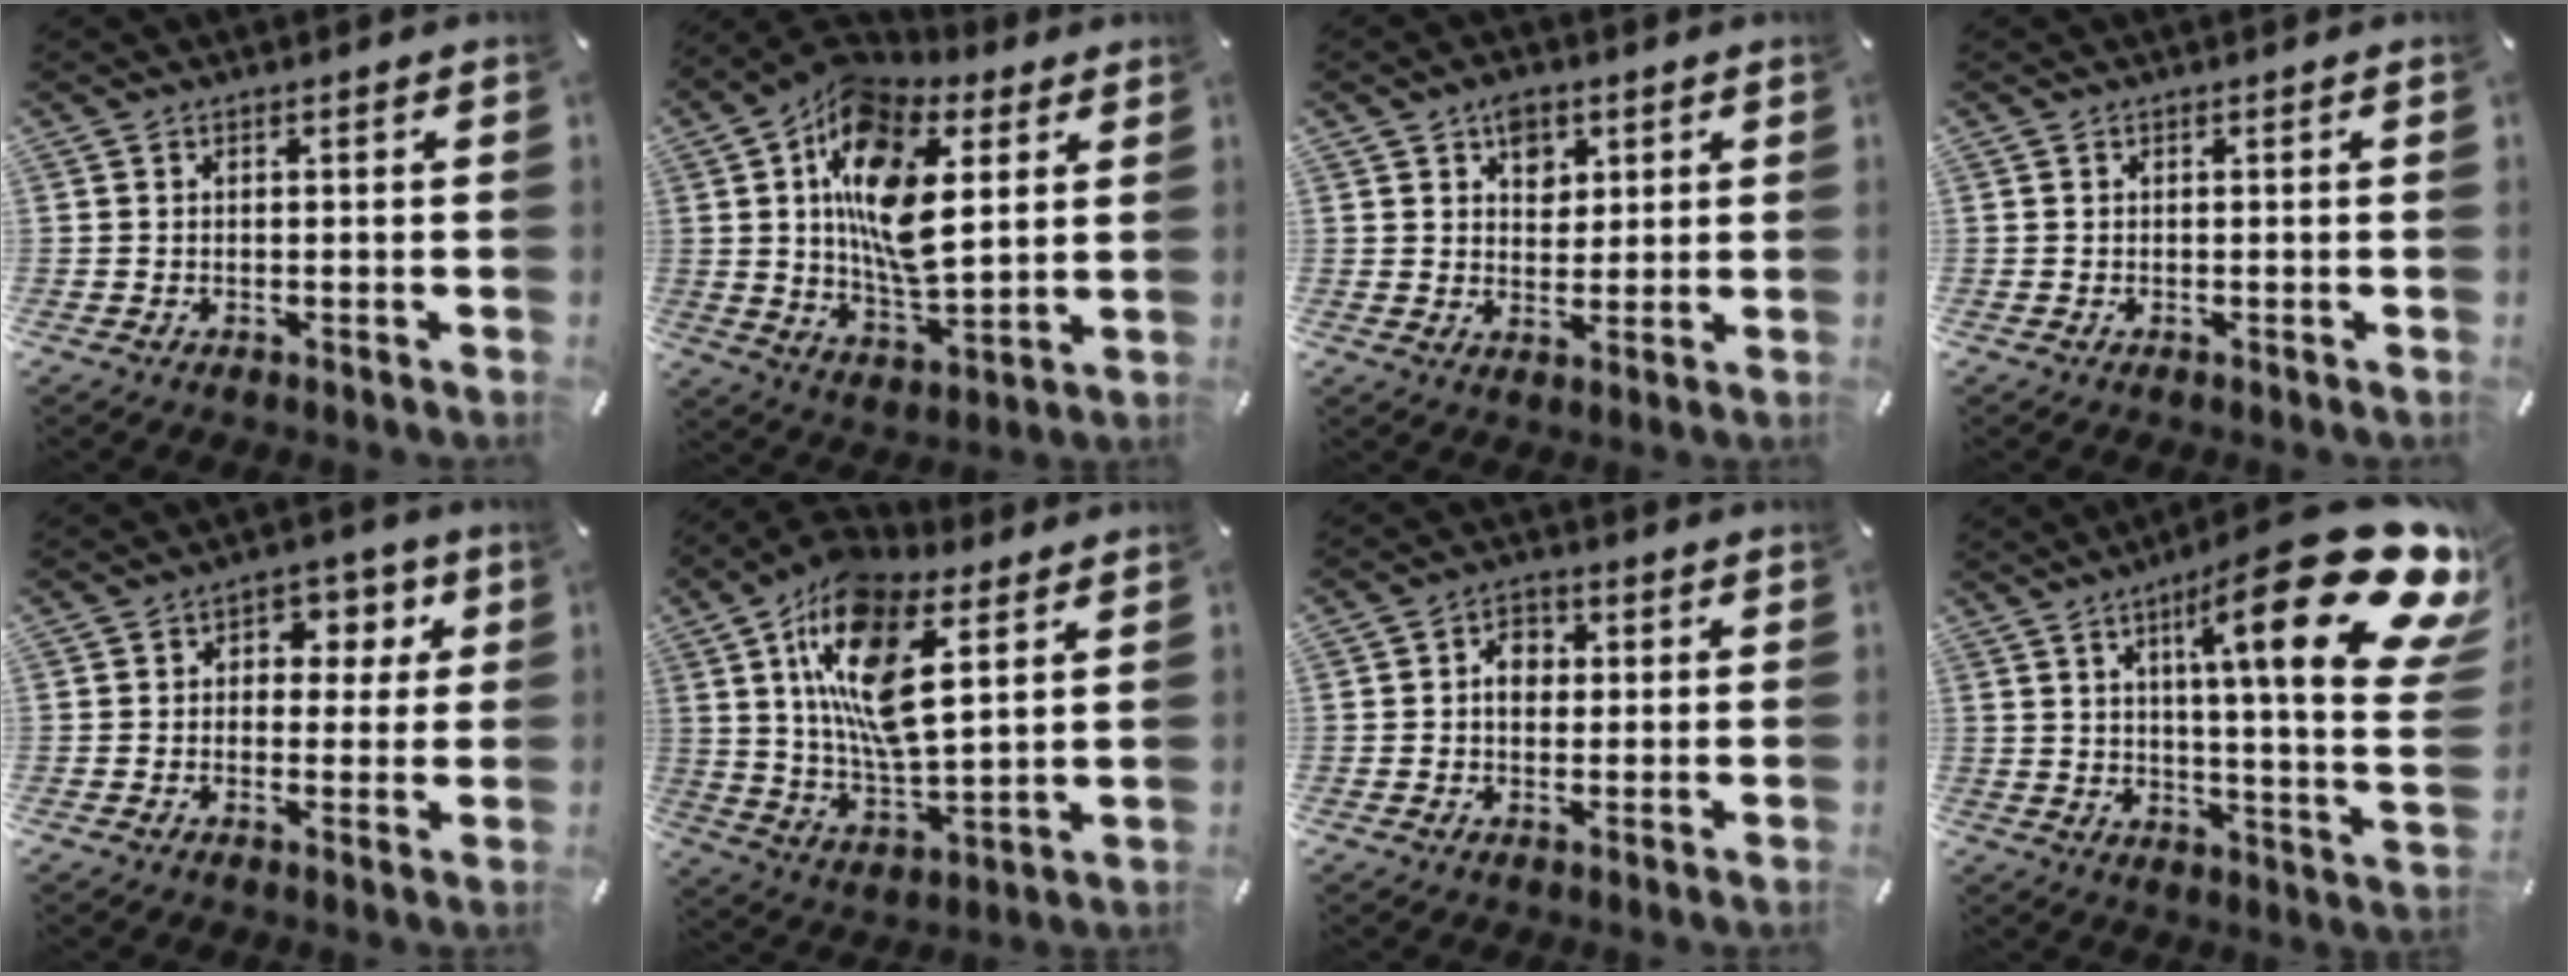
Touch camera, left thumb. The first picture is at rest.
{"total": 19.0, "force": [6.2, 10.7, 14.4], "torque": [-0.277, -0.021, 0.102]}
{"total": 6.0, "force": [3.1, 4.7, 2.1], "torque": [-0.016, -0.009, 0.051]}
{"total": 0.0}
{"total": 6.3, "force": [0.9, 5.3, 3.3], "torque": [-0.037, 0.002, 0.006]}
{"total": 18.7, "force": [8.7, 8.4, 14.4], "torque": [-0.296, -0.029, 0.145]}
{"total": 4.8, "force": [0.4, 3.7, 3.1], "torque": [-0.039, 0.001, -0.001]}
{"total": 29.3, "force": [13.3, 6.2, 25.3], "torque": [-0.365, -0.089, 0.203]}